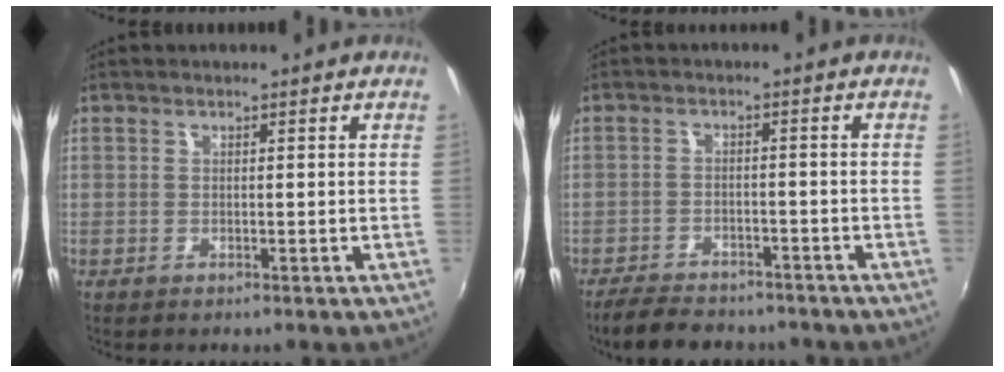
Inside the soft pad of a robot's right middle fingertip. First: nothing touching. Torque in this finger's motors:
{"motor_torque": [0.09, -0.09, 0.03, 0.01]}